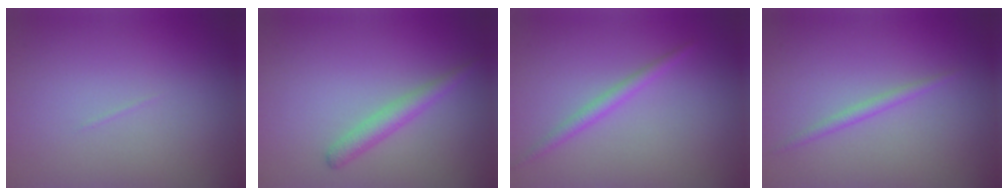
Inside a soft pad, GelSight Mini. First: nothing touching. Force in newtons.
{"total": 1.9, "press": 1.9, "slide": 0.0}
{"total": 1.5, "press": 1.5, "slide": 0.1}
{"total": 1.0, "press": 1.0, "slide": 0.0}